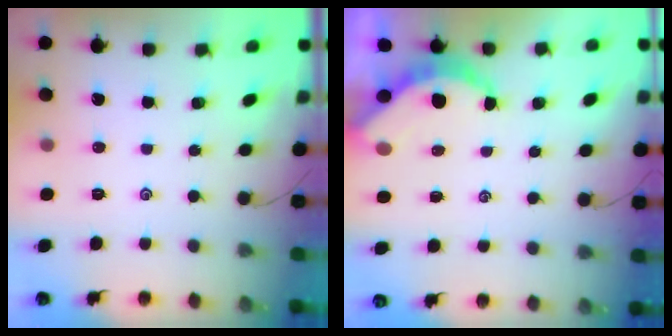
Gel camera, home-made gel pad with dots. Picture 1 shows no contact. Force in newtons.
{"total": 4.7, "press": 4.7, "slide": 0.4}